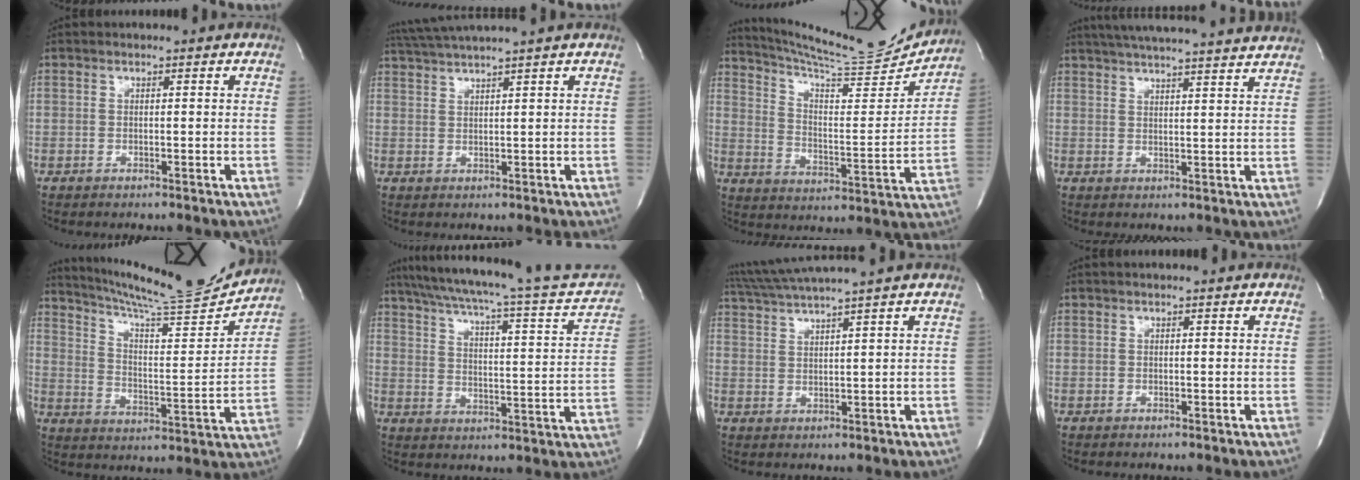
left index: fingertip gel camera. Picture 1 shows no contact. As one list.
[{"total": 6.8, "force": [5.9, -1.8, 2.8], "torque": [-0.048, 0.015, 0.101]}, {"total": 19.4, "force": [18.5, 0.9, 5.7], "torque": [-0.102, -0.053, 0.266]}, {"total": 20.7, "force": [18.8, 0.6, 8.5], "torque": [-0.143, 0.009, 0.247]}, {"total": 18.4, "force": [17.5, -0.1, 5.6], "torque": [-0.101, -0.054, 0.255]}, {"total": 27.6, "force": [24.4, 3.0, 12.7], "torque": [-0.196, -0.038, 0.308]}, {"total": 9.1, "force": [7.8, -1.9, 4.3], "torque": [-0.081, 0.014, 0.128]}, {"total": 1.0, "force": [0.9, -0.1, 0.4], "torque": [-0.006, 0.010, 0.013]}]